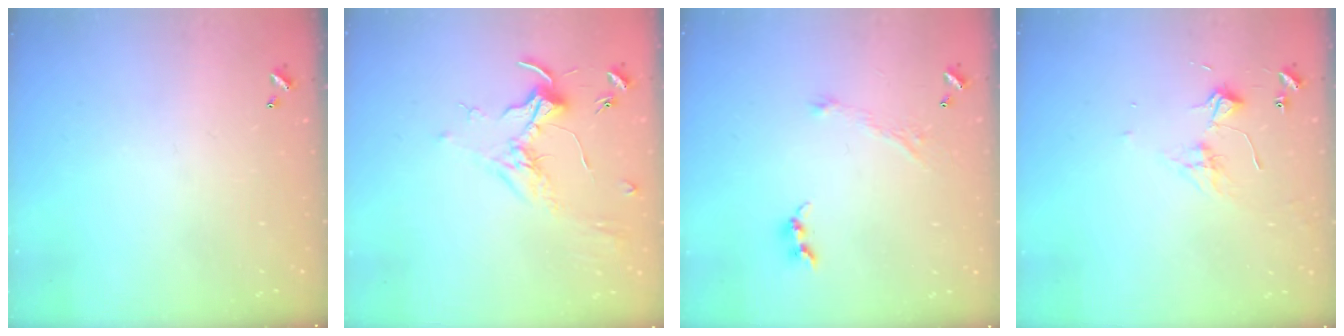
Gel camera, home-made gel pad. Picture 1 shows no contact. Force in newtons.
{"total": 1.7, "press": 1.5, "slide": 0.7}
{"total": 2.3, "press": 2.3, "slide": 0.4}
{"total": 2.7, "press": 2.7, "slide": 0.6}